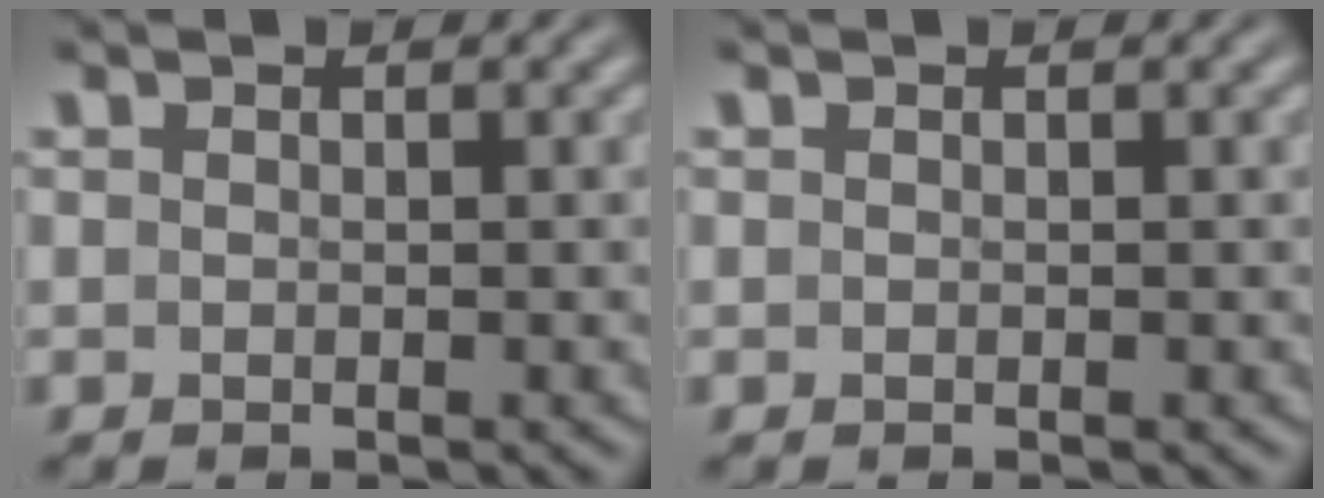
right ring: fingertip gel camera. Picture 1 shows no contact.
{"total": 0.0}